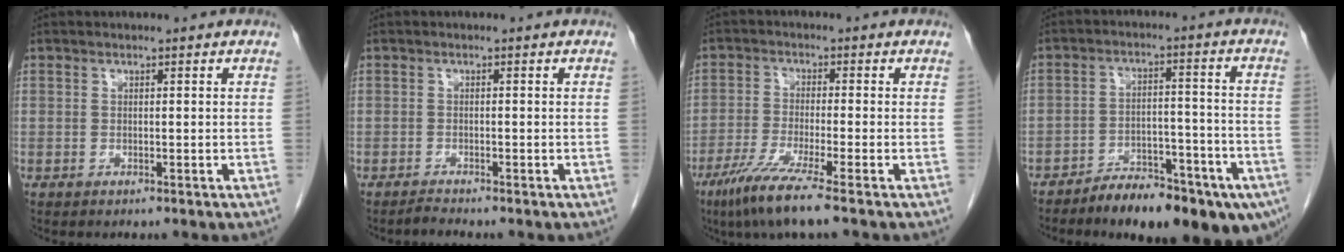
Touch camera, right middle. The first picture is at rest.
{"total": 1.1, "force": [-1.0, -0.3, 0.1], "torque": [-0.008, -0.007, -0.019]}
{"total": 8.1, "force": [-5.3, -0.8, 6.0], "torque": [-0.119, -0.029, -0.102]}
{"total": 15.2, "force": [-10.9, 4.7, 9.5], "torque": [-0.096, 0.027, -0.160]}